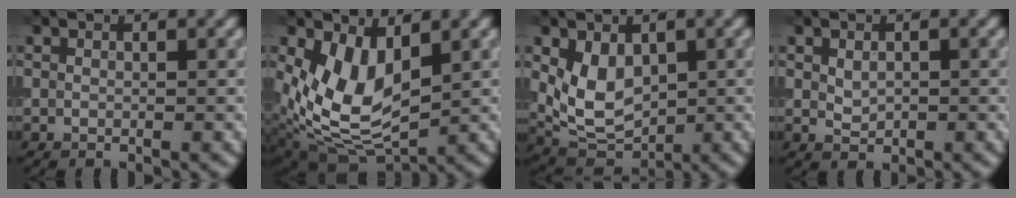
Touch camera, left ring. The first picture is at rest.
{"total": 7.4, "force": [1.1, 4.6, 5.7], "torque": [-0.125, -0.022, 0.025]}
{"total": 4.8, "force": [0.7, 3.2, 3.5], "torque": [-0.064, -0.008, 0.022]}
{"total": 1.4, "force": [0.1, 1.0, 1.0], "torque": [-0.018, -0.001, 0.005]}